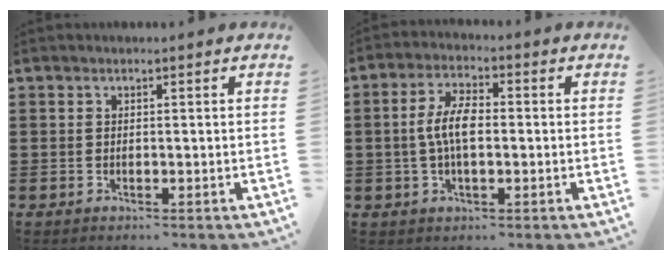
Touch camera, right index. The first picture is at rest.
{"total": 6.5, "force": [-0.3, 2.7, 5.9], "torque": [-0.128, 0.001, -0.012]}